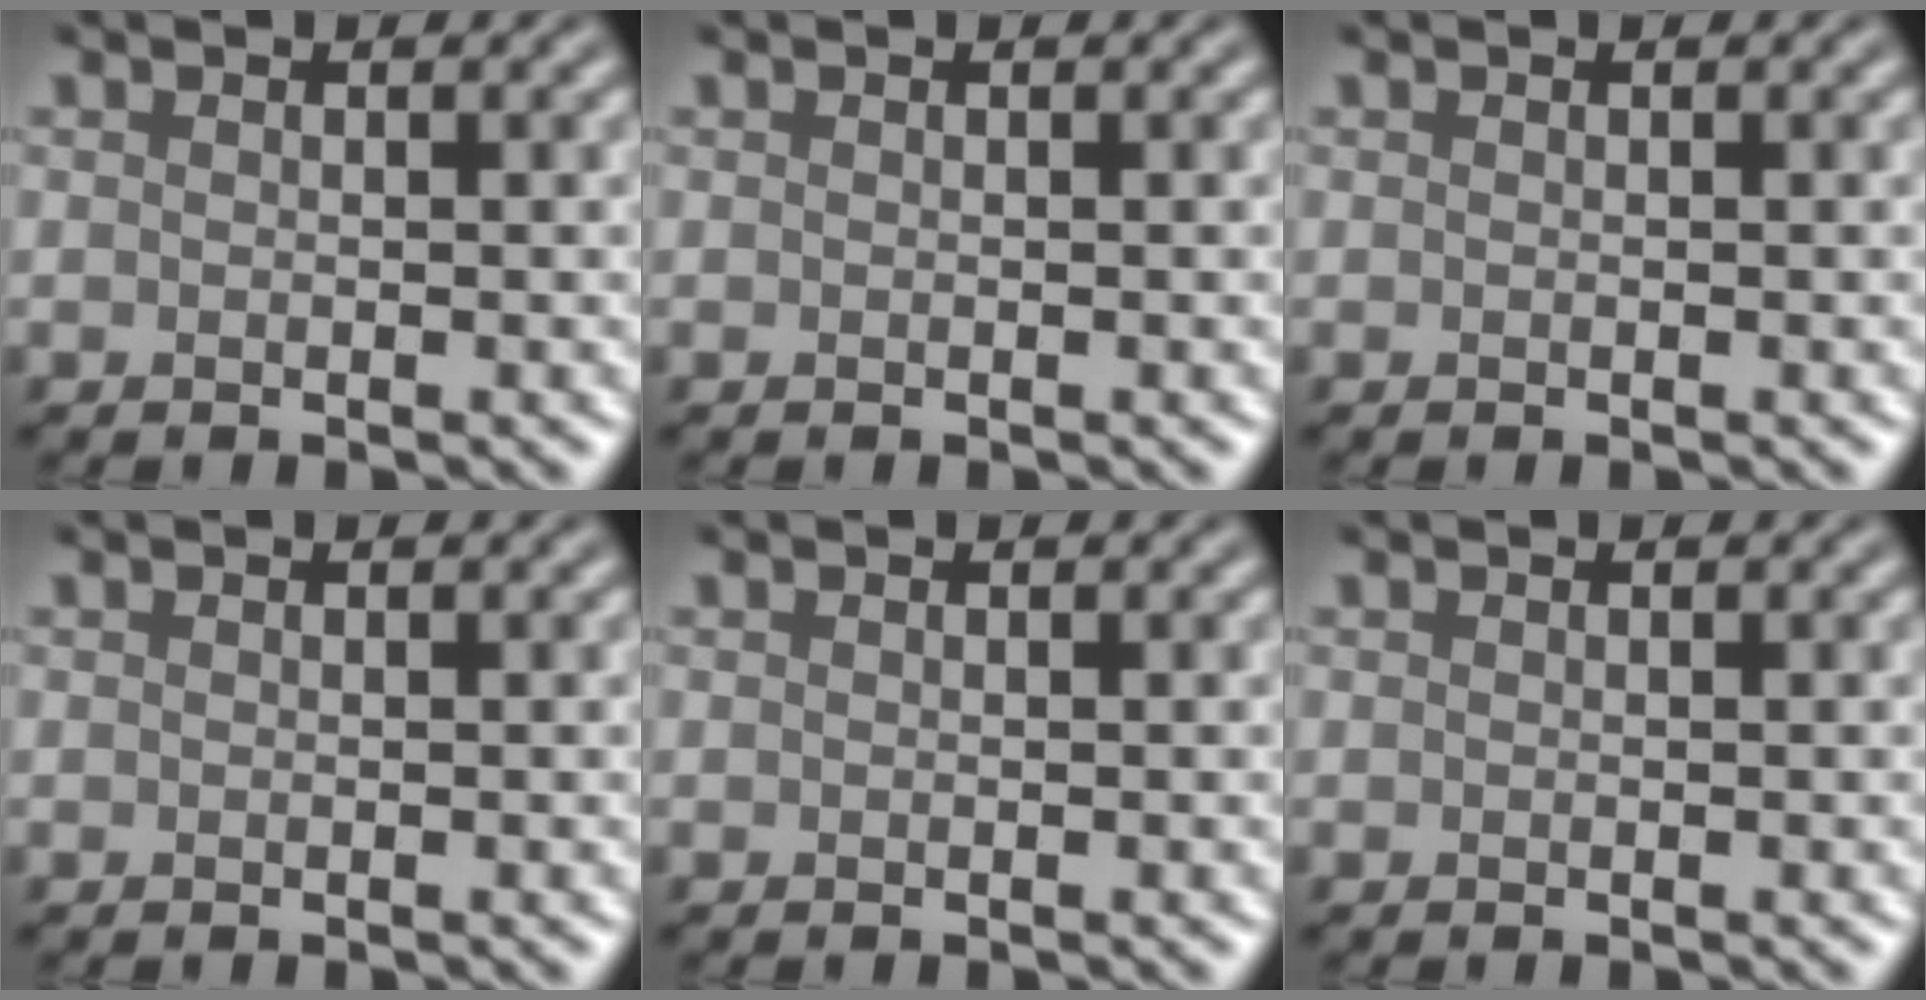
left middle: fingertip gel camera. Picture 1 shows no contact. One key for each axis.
{"total": 0.0}
{"total": 0.0}
{"total": 0.0}
{"total": 0.0}
{"total": 0.0}